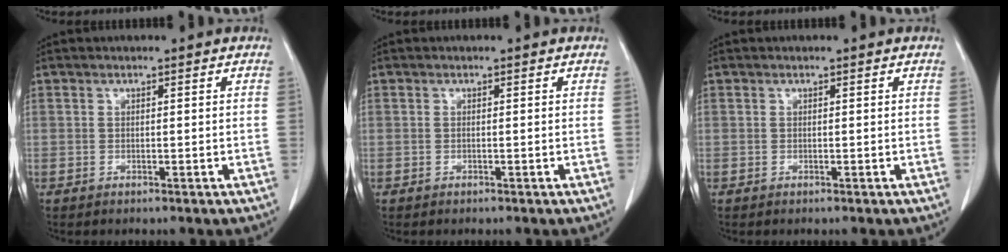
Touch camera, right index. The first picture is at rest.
{"total": 0.0}
{"total": 0.0}